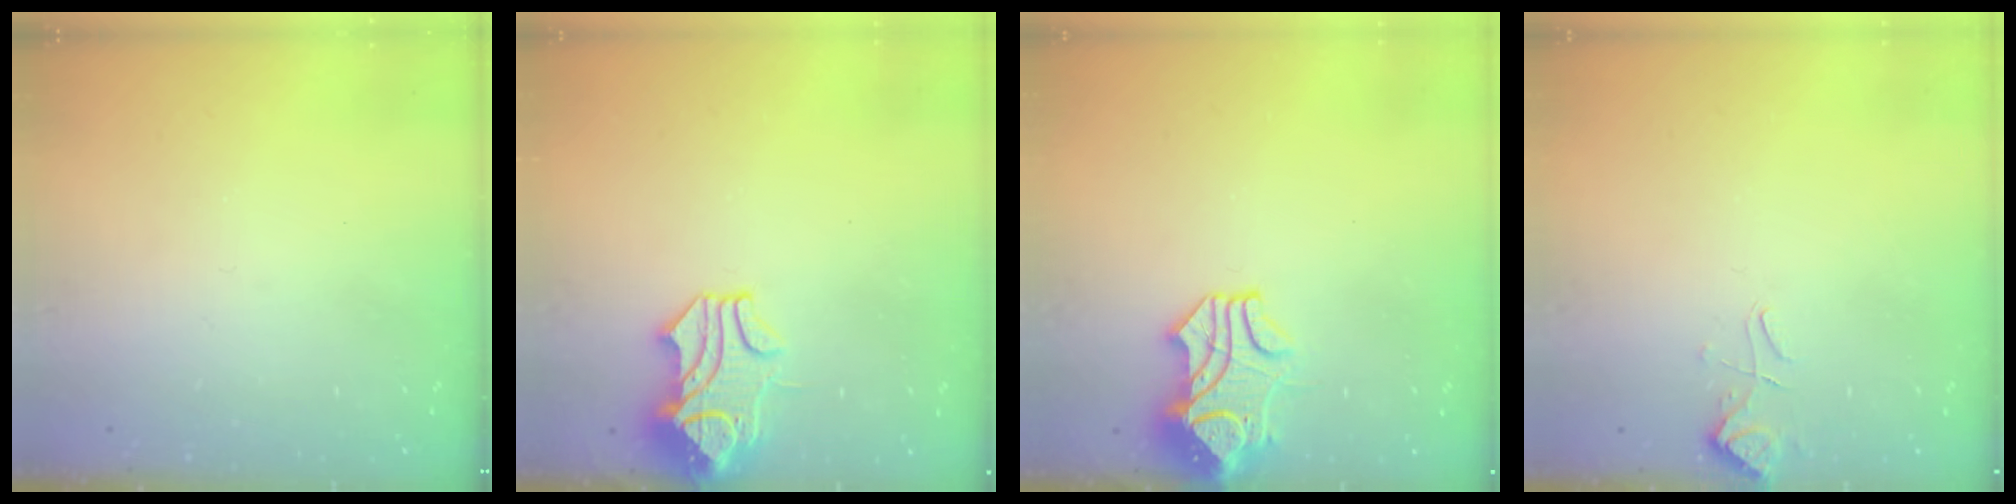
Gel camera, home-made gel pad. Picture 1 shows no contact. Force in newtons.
{"total": 2.4, "press": 2.1, "slide": 1.1}
{"total": 2.2, "press": 1.9, "slide": 1.1}
{"total": 3.0, "press": 2.9, "slide": 0.6}